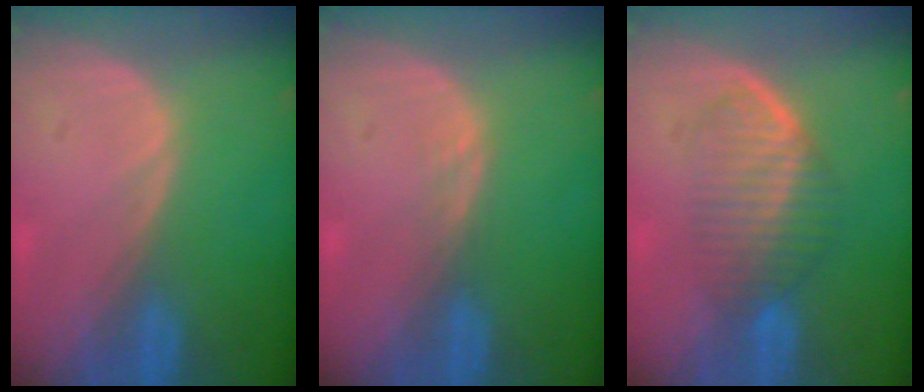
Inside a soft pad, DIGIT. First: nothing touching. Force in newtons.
{"total": 0.7, "press": 0.7, "slide": 0.1}
{"total": 5.9, "press": 5.8, "slide": 1.3}